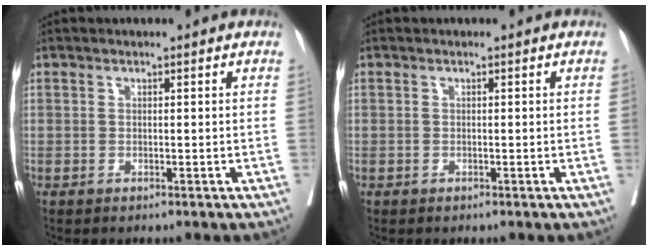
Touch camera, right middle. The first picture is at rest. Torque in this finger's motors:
{"motor_torque": [0.21, -0.48, -0.42, -0.21]}